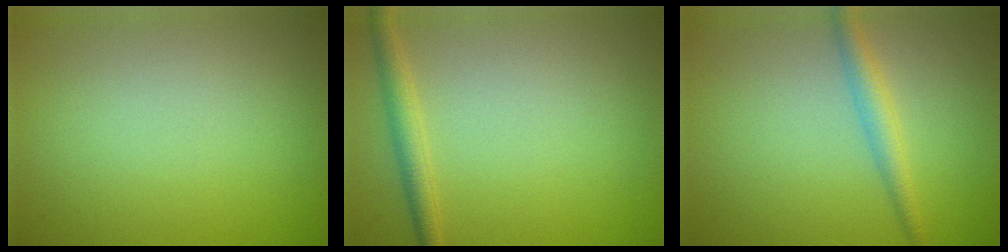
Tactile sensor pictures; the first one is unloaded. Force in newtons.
{"total": 2.2, "press": 2.2, "slide": 0.1}
{"total": 2.3, "press": 2.3, "slide": 0.0}